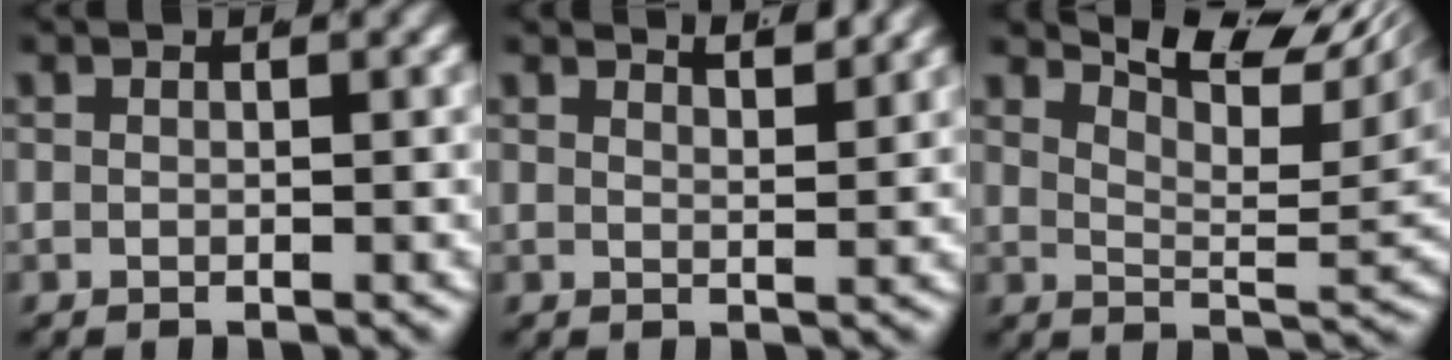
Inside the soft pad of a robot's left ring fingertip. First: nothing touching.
{"total": 2.8, "force": [2.5, -0.3, 1.1], "torque": [-0.010, -0.010, 0.046]}
{"total": 8.7, "force": [6.0, 1.9, 6.0], "torque": [-0.058, 0.016, 0.087]}